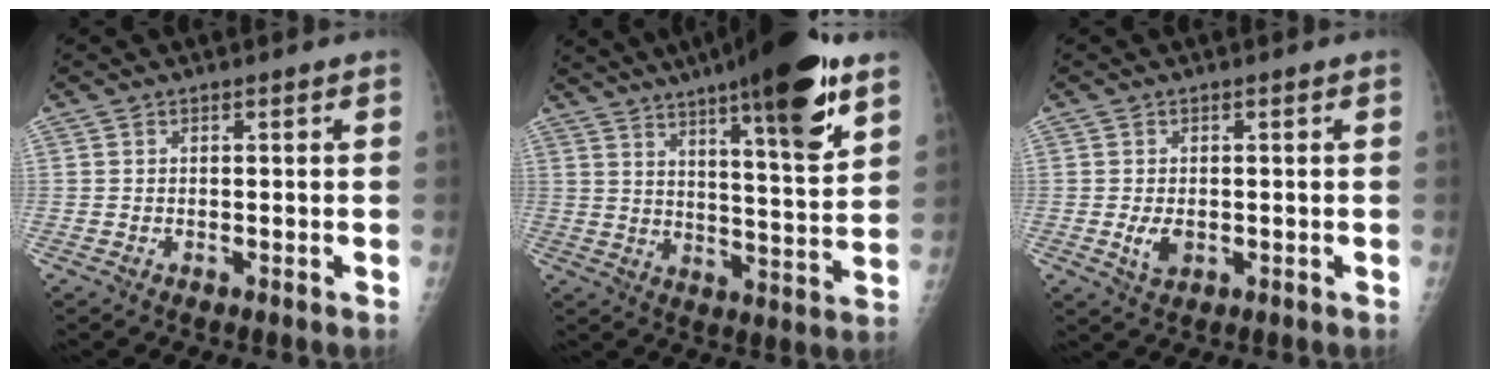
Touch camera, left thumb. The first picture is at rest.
{"total": 20.1, "force": [12.1, 3.5, 15.7], "torque": [-0.217, -0.054, 0.181]}
{"total": 3.3, "force": [-0.5, 2.1, 2.4], "torque": [-0.044, -0.005, -0.004]}